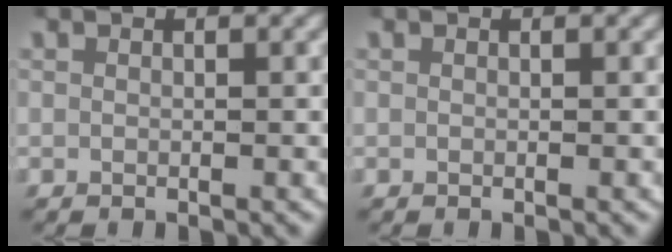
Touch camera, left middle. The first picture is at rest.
{"total": 0.0}